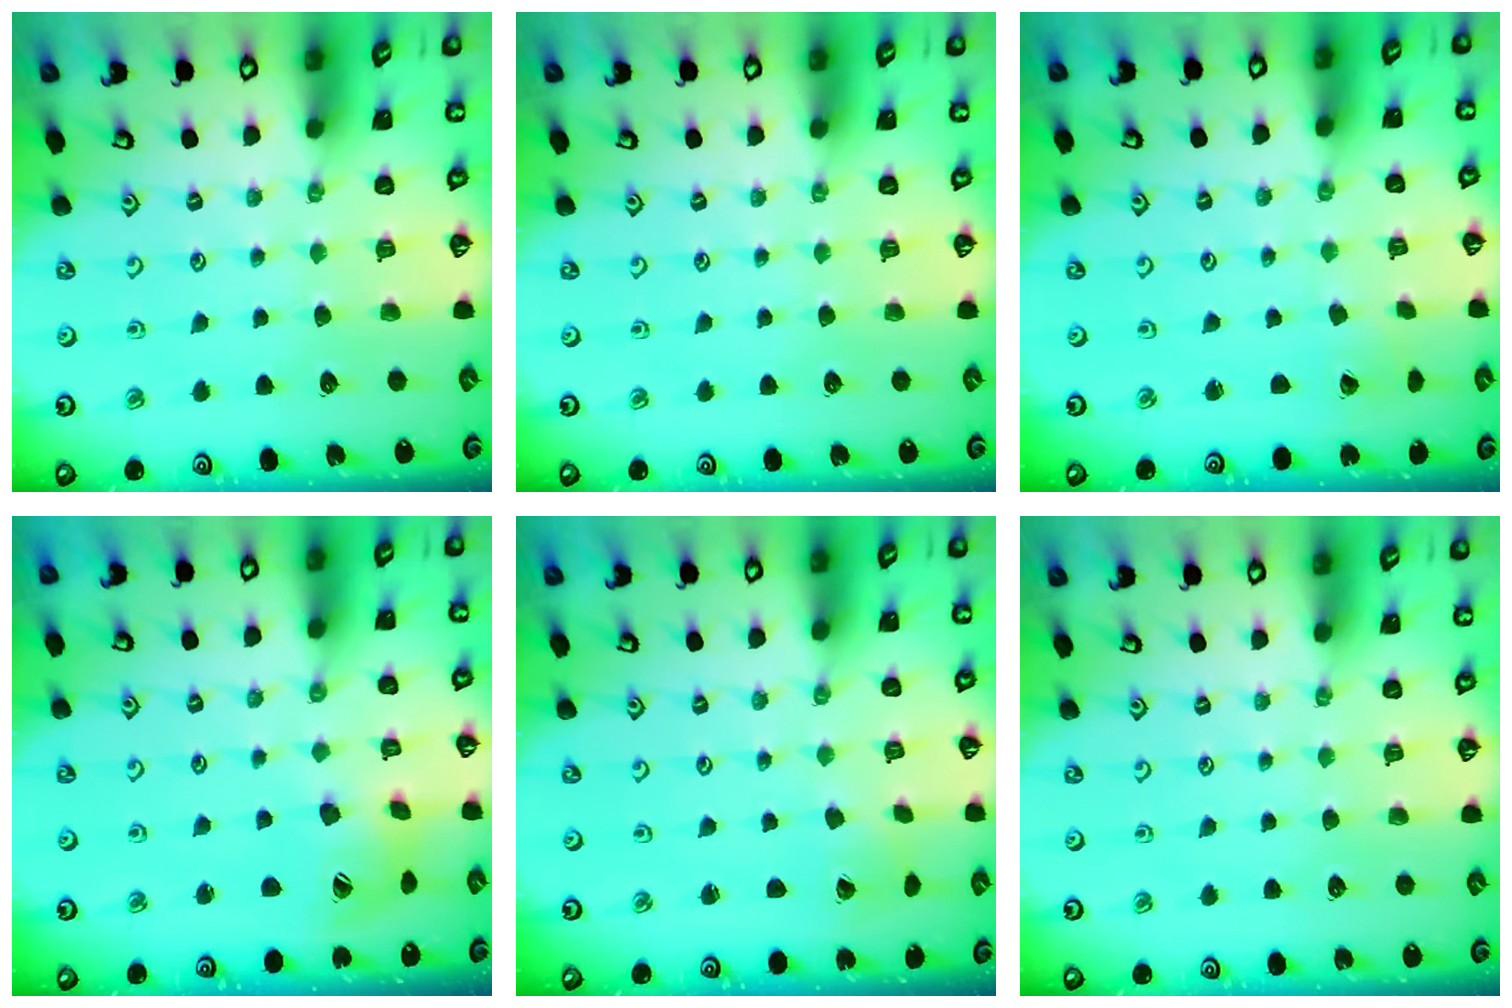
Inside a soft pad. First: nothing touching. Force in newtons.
{"total": 0.0}
{"total": 1.2, "press": 1.2, "slide": 0.0}
{"total": 10.8, "press": 10.8, "slide": 1.2}
{"total": 2.1, "press": 2.1, "slide": 0.3}
{"total": 0.0}